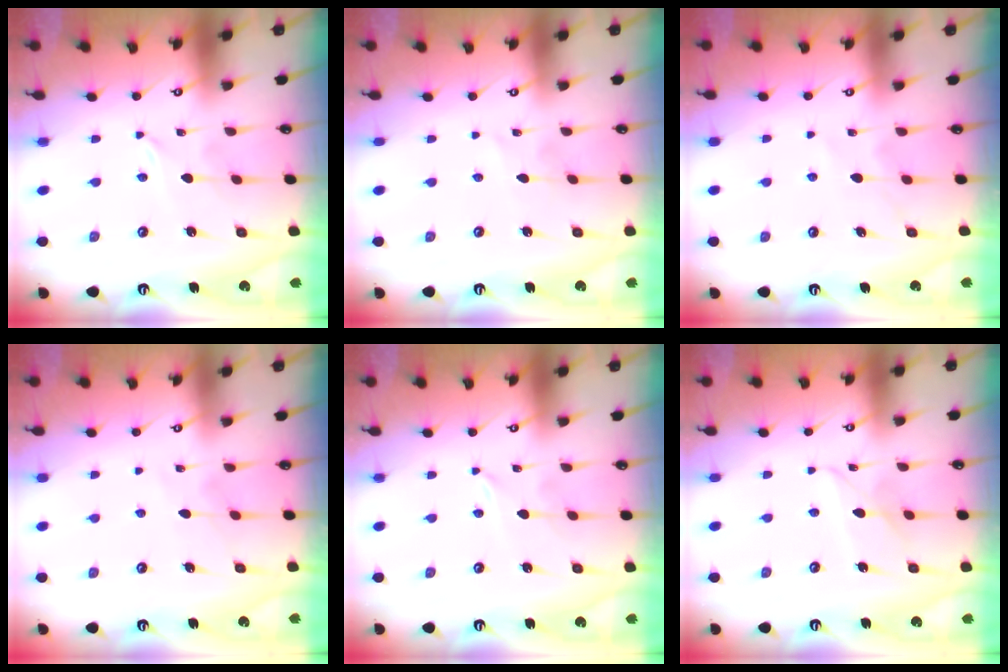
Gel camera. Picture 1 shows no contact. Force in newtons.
{"total": 2.3, "press": 2.3, "slide": 0.2}
{"total": 5.5, "press": 5.5, "slide": 0.5}
{"total": 5.2, "press": 5.2, "slide": 0.5}
{"total": 0.0}
{"total": 6.0, "press": 6.0, "slide": 0.4}